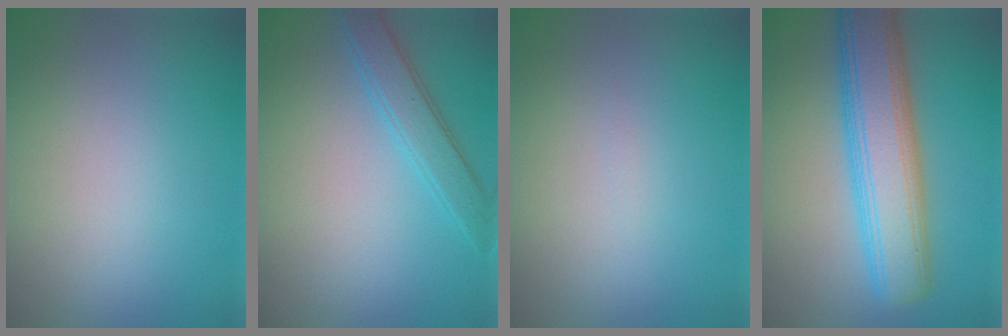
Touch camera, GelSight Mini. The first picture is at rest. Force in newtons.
{"total": 2.8, "press": 2.8, "slide": 0.1}
{"total": 0.0}
{"total": 8.0, "press": 8.0, "slide": 0.4}